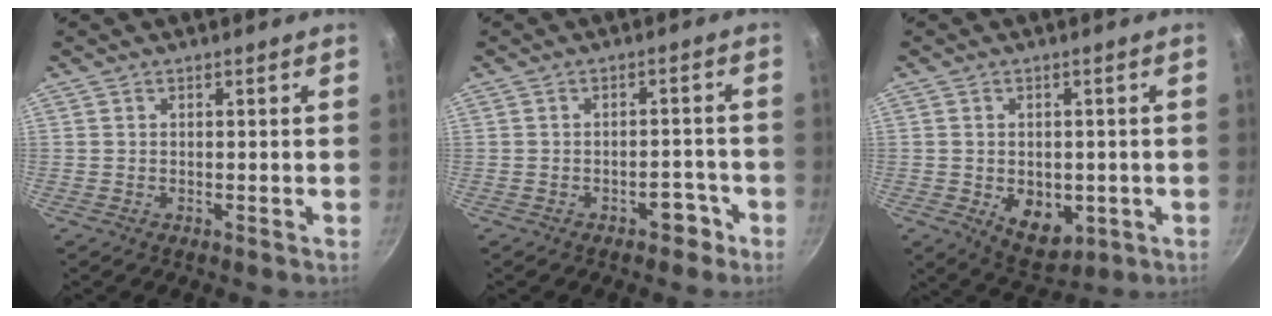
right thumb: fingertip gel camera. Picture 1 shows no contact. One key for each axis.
{"total": 3.6, "fx": -2.2, "fy": 2.1, "fz": 2.0, "tx": -0.004, "ty": 0.028, "tz": -0.022}
{"total": 8.8, "fx": -1.9, "fy": 6.0, "fz": 6.1, "tx": -0.060, "ty": -0.008, "tz": -0.012}